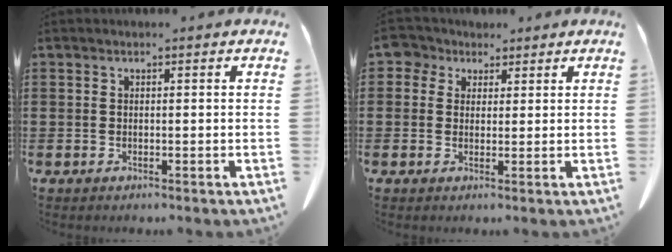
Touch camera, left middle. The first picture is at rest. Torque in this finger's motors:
{"motor_torque": [0.05, 0.01, 0.00, 0.01]}